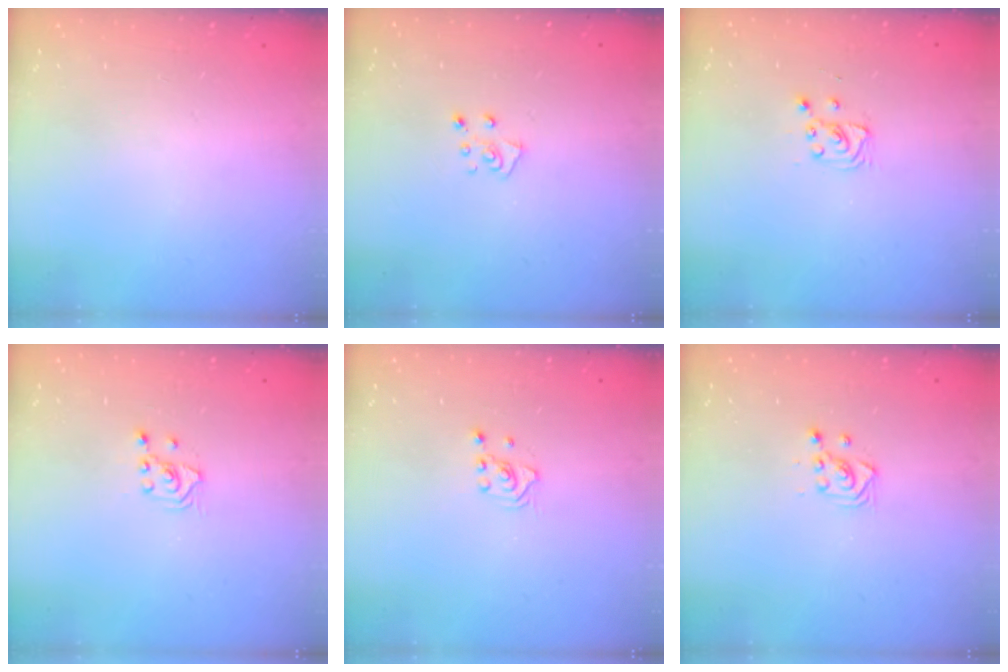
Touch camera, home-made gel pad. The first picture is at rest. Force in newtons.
{"total": 5.7, "press": 5.7, "slide": 0.7}
{"total": 4.4, "press": 4.4, "slide": 0.5}
{"total": 2.5, "press": 2.4, "slide": 0.9}
{"total": 1.6, "press": 1.5, "slide": 0.2}
{"total": 3.0, "press": 3.0, "slide": 0.5}